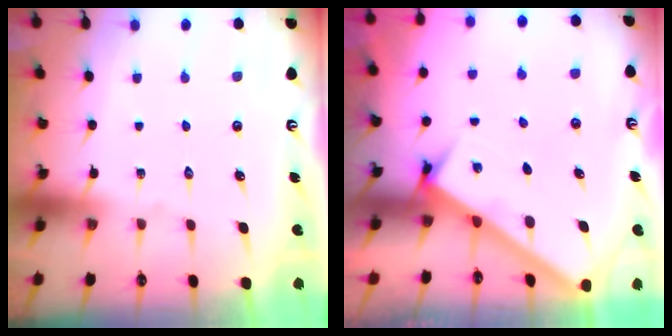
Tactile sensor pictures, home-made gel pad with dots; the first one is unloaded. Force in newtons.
{"total": 3.0, "press": 3.0, "slide": 0.2}